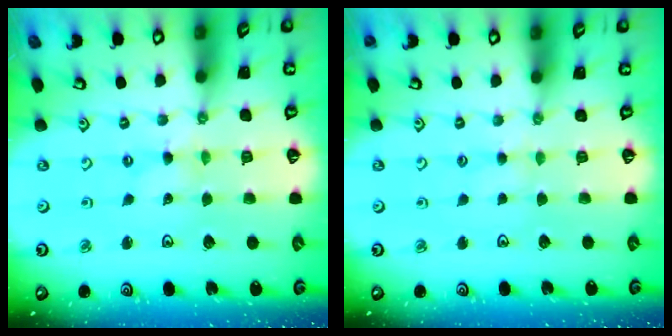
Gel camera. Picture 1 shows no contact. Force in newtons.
{"total": 1.8, "press": 1.8, "slide": 0.3}